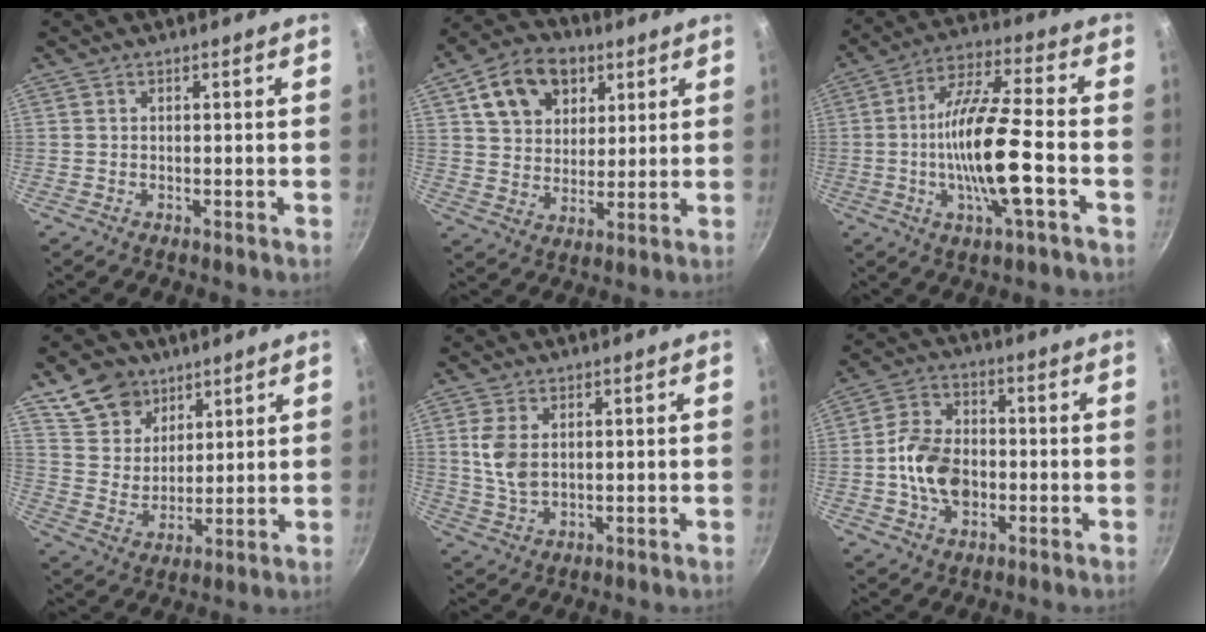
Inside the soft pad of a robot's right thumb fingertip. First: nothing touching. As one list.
[{"total": 13.4, "force": [5.7, 9.9, 7.1], "torque": [-0.095, -0.006, 0.091]}, {"total": 15.3, "force": [-3.4, 3.3, 14.5], "torque": [-0.266, 0.025, -0.070]}, {"total": 11.3, "force": [7.0, 7.9, 3.9], "torque": [-0.039, -0.029, 0.136]}, {"total": 6.4, "force": [1.3, 3.9, 4.9], "torque": [-0.102, -0.008, 0.028]}, {"total": 11.2, "force": [-1.8, 7.9, 7.8], "torque": [-0.122, 0.021, -0.039]}]